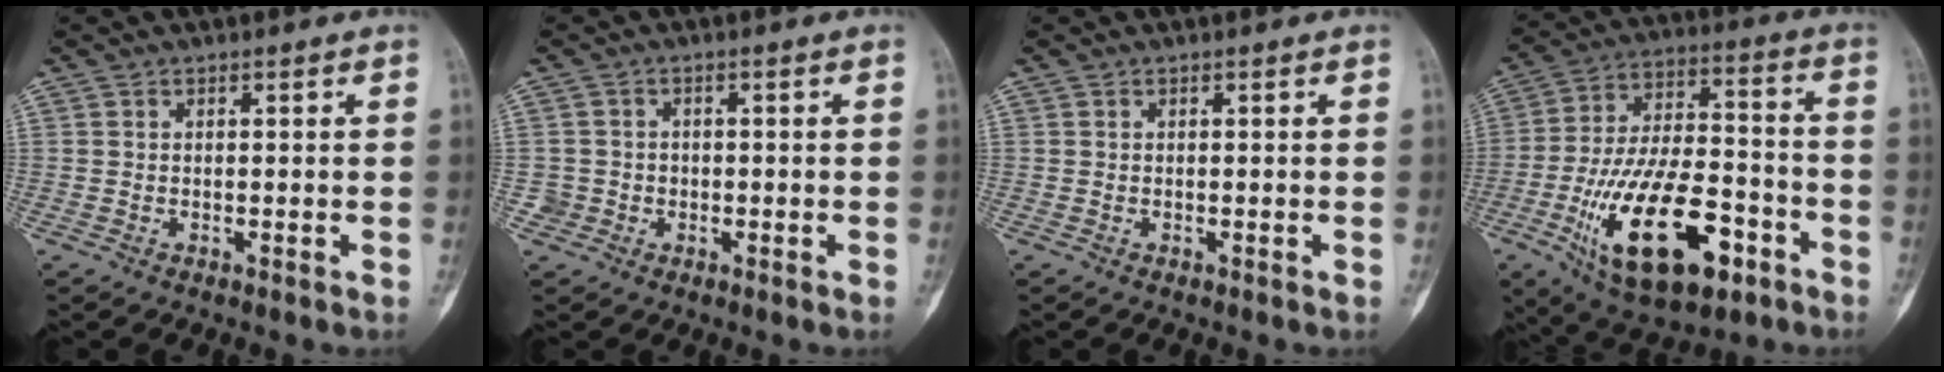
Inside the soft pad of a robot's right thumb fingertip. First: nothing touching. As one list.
[{"total": 2.5, "force": [-0.5, 2.4, -0.2], "torque": [0.022, 0.010, -0.012]}, {"total": 0.0}, {"total": 23.4, "force": [-9.6, 10.9, 18.3], "torque": [-0.314, 0.042, -0.152]}]